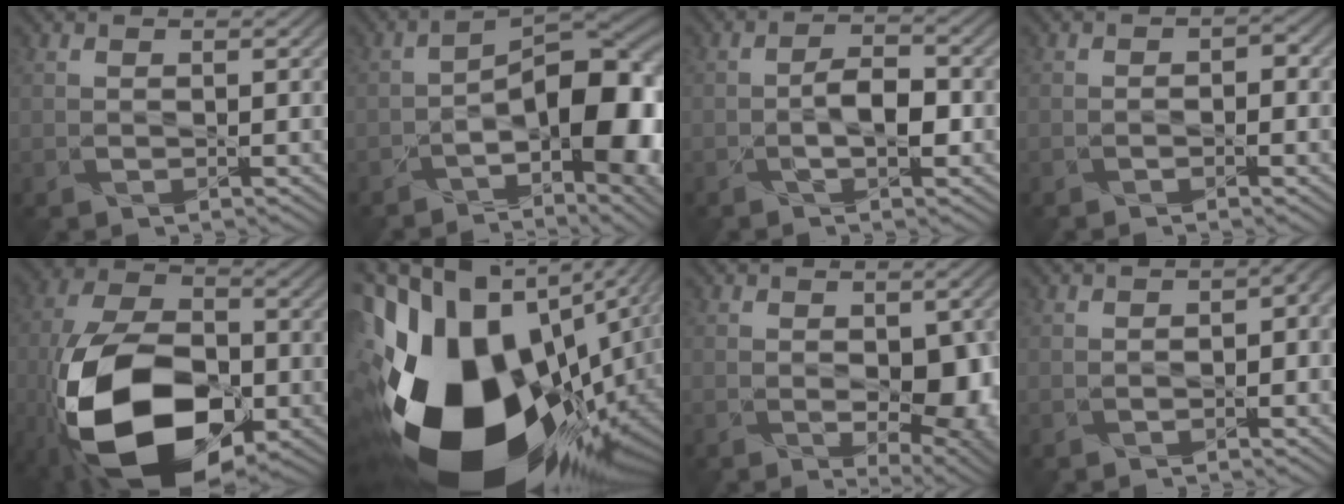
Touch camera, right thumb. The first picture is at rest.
{"total": 14.9, "force": [-4.1, 6.2, 12.9], "torque": [-0.179, -0.016, -0.059]}
{"total": 3.8, "force": [-1.3, 1.7, 3.2], "torque": [-0.059, -0.001, -0.026]}
{"total": 1.4, "force": [-0.7, 0.6, 1.1], "torque": [-0.016, -0.004, -0.011]}
{"total": 19.3, "force": [-7.4, 11.0, 14.1], "torque": [-0.291, -0.029, -0.138]}
{"total": 21.8, "force": [-3.6, 13.4, 16.8], "torque": [-0.335, -0.108, -0.013]}
{"total": 8.2, "force": [-1.6, 4.5, 6.7], "torque": [-0.091, -0.036, 0.001]}
{"total": 4.2, "force": [-1.2, 2.0, 3.5], "torque": [-0.023, -0.009, -0.006]}